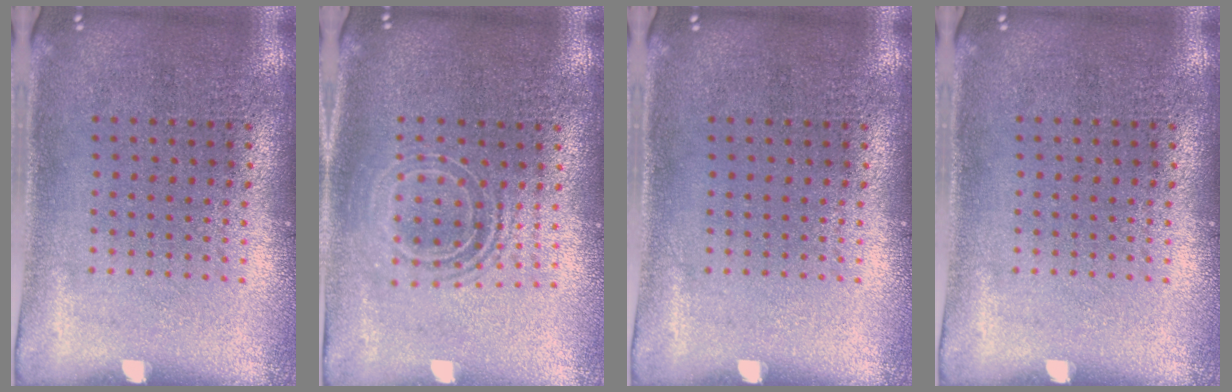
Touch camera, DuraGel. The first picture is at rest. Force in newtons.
{"total": 1.7, "press": 1.3, "slide": 1.0}
{"total": 0.0}
{"total": 0.0}